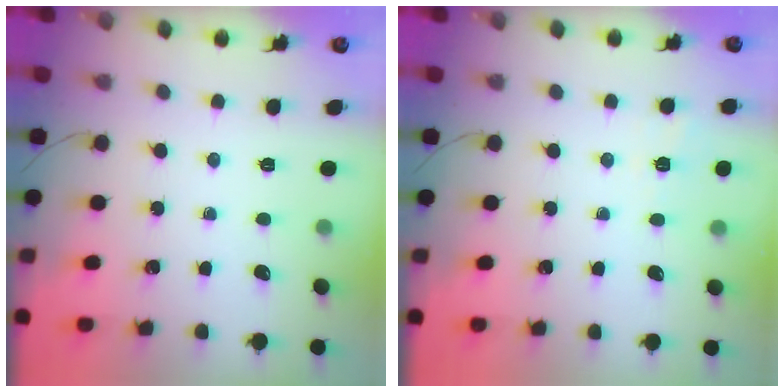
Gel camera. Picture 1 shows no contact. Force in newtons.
{"total": 2.7, "press": 2.3, "slide": 1.5}